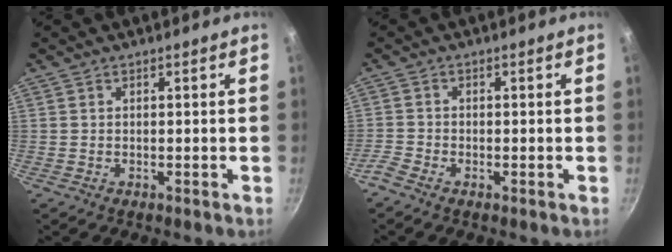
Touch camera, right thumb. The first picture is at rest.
{"total": 2.3, "force": [-1.7, 0.9, 1.2], "torque": [-0.039, 0.010, -0.043]}